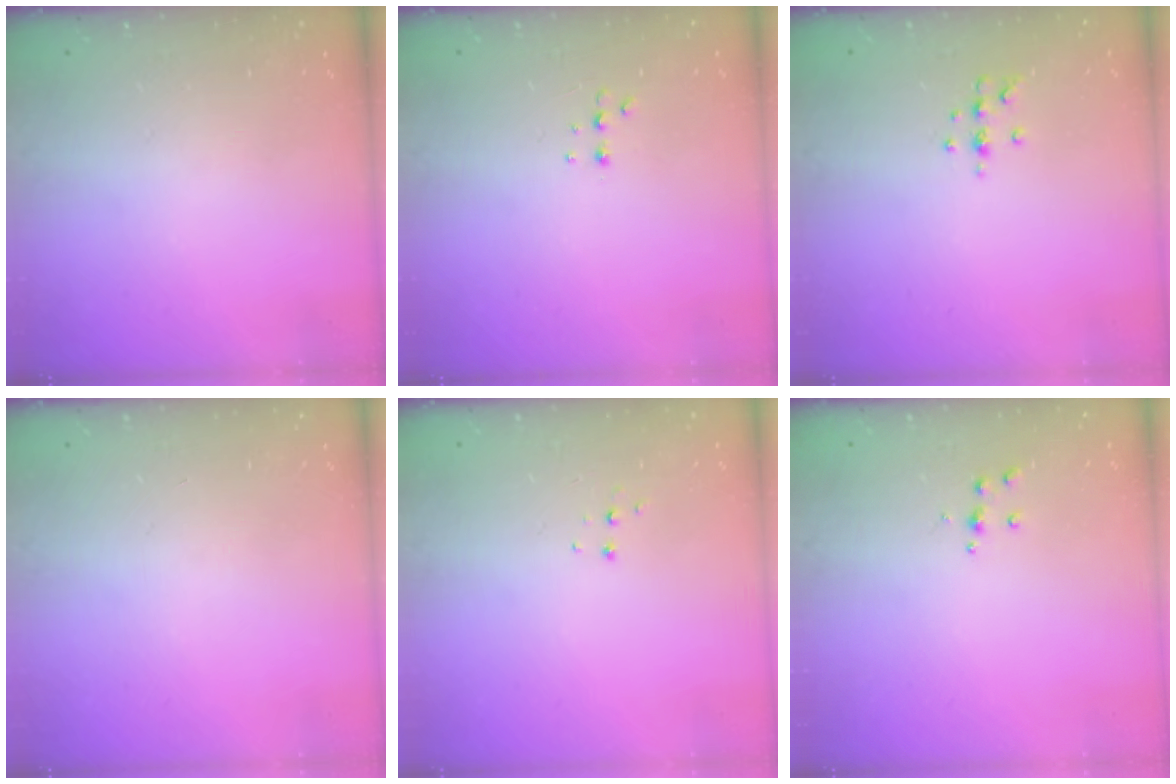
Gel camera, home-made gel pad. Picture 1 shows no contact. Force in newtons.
{"total": 4.4, "press": 4.3, "slide": 1.0}
{"total": 5.4, "press": 5.2, "slide": 1.4}
{"total": 0.0}
{"total": 3.9, "press": 3.9, "slide": 0.4}
{"total": 3.6, "press": 3.6, "slide": 0.3}